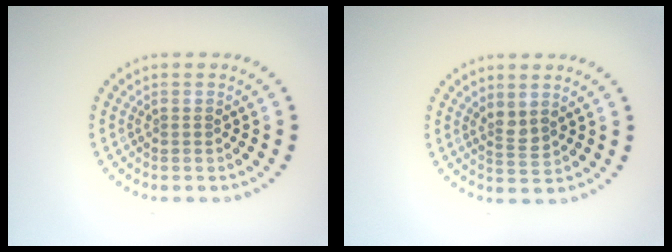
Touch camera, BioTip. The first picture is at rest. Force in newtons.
{"total": 1.5, "press": 1.2, "slide": 0.9}